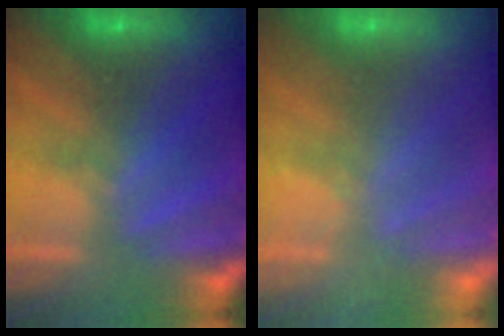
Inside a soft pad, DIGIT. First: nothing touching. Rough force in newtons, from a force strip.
{"total": 2.4}